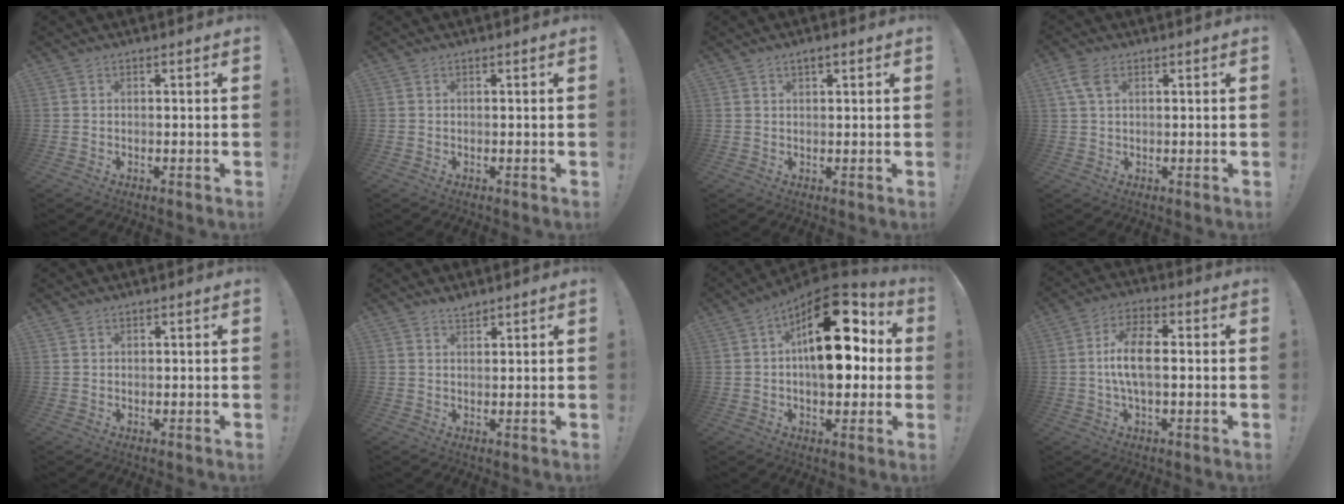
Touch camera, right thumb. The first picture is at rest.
{"total": 0.0}
{"total": 2.0, "force": [1.1, 0.8, 1.4], "torque": [-0.027, 0.000, 0.019]}
{"total": 4.7, "force": [1.9, 2.6, 3.5], "torque": [-0.078, 0.002, 0.036]}
{"total": 1.0, "force": [0.8, 0.5, -0.3], "torque": [0.011, -0.003, 0.016]}
{"total": 2.1, "force": [2.0, 0.5, 0.5], "torque": [0.002, -0.015, 0.034]}
{"total": 21.1, "force": [4.6, 11.4, 17.2], "torque": [-0.229, -0.008, 0.079]}
{"total": 9.8, "force": [-0.2, 4.2, 8.8], "torque": [-0.175, 0.006, -0.009]}